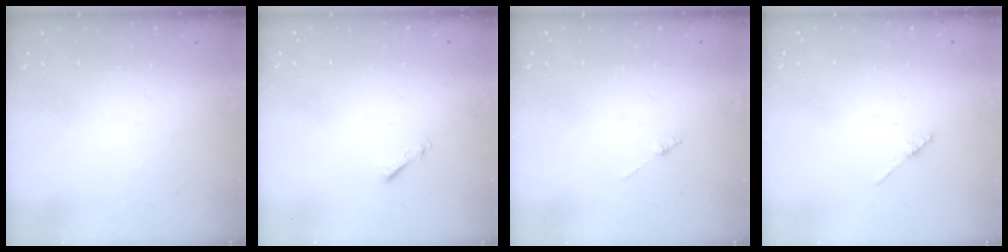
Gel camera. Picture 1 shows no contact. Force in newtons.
{"total": 0.8, "press": 0.7, "slide": 0.3}
{"total": 1.3, "press": 1.3, "slide": 0.3}
{"total": 2.1, "press": 2.1, "slide": 0.1}